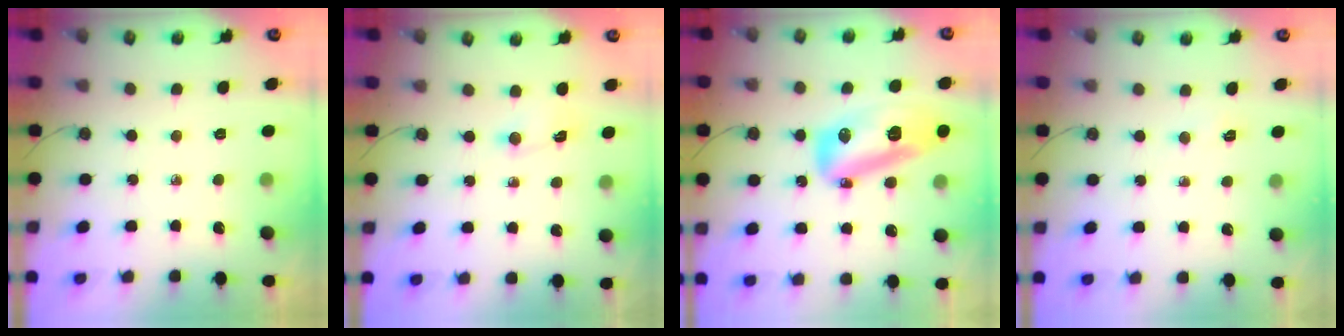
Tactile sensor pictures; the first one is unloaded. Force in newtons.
{"total": 2.7, "press": 2.7, "slide": 0.4}
{"total": 16.5, "press": 16.4, "slide": 1.7}
{"total": 1.8, "press": 1.6, "slide": 0.6}